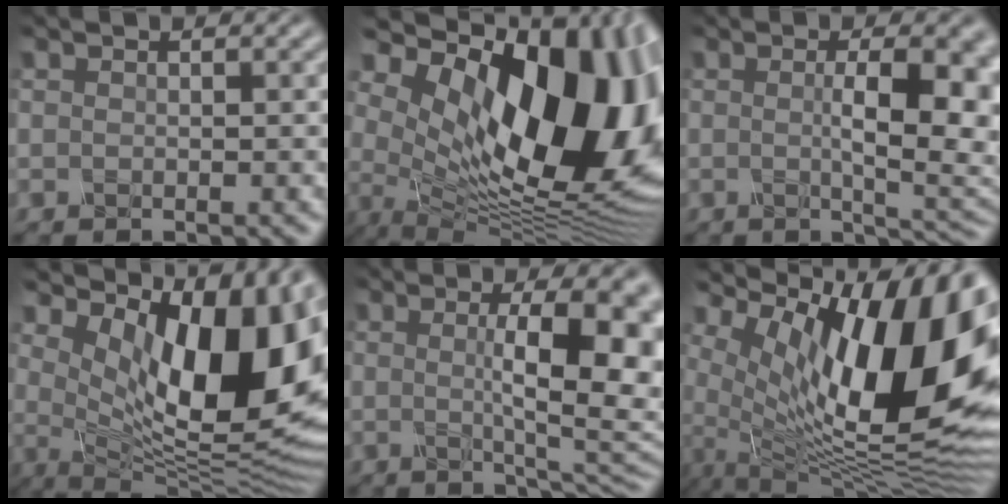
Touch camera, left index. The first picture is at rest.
{"total": 18.2, "force": [4.9, 9.5, 14.7], "torque": [-0.216, 0.007, 0.087]}
{"total": 8.2, "force": [0.1, 2.2, 7.9], "torque": [-0.108, -0.004, 0.008]}
{"total": 13.7, "force": [3.5, 6.3, 11.7], "torque": [-0.160, -0.016, 0.067]}
{"total": 10.6, "force": [0.9, 2.6, 10.2], "torque": [-0.131, 0.000, 0.017]}
{"total": 16.0, "force": [3.9, 6.8, 14.0], "torque": [-0.237, -0.007, 0.063]}